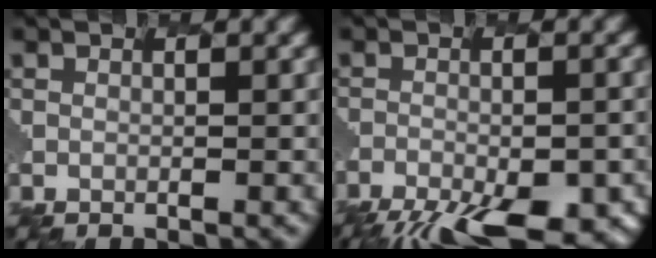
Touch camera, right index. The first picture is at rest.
{"total": 13.5, "force": [-10.7, 4.9, 6.7], "torque": [-0.098, -0.030, -0.124]}